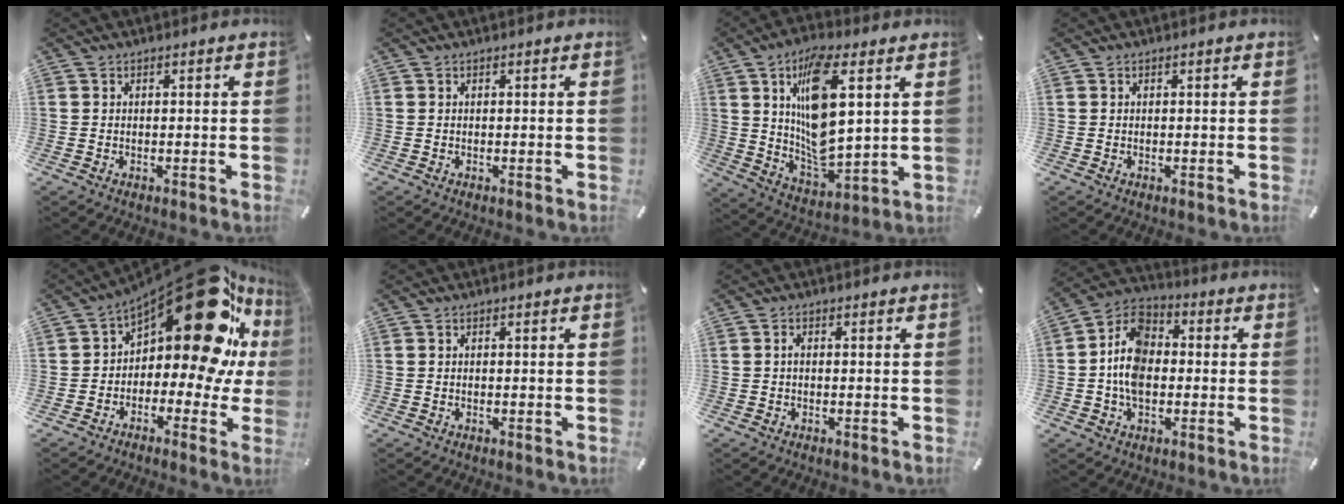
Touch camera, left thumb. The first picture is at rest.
{"total": 0.0}
{"total": 15.7, "force": [6.2, 6.5, 12.9], "torque": [-0.257, -0.029, 0.101]}
{"total": 0.0}
{"total": 26.0, "force": [10.0, 12.3, 20.6], "torque": [-0.270, -0.085, 0.169]}
{"total": 0.0}
{"total": 0.9, "force": [-0.1, 0.4, 0.8], "torque": [-0.016, 0.001, -0.004]}
{"total": 10.7, "force": [-1.3, 7.9, 7.1], "torque": [-0.156, 0.023, -0.024]}